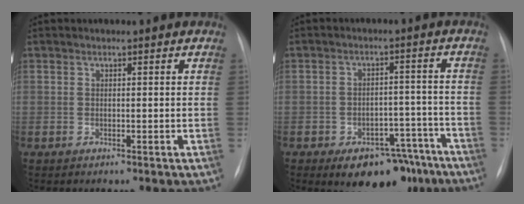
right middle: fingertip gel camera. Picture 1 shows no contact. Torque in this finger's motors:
{"motor_torque": [1.05, -1.09, 0.37, 0.08]}